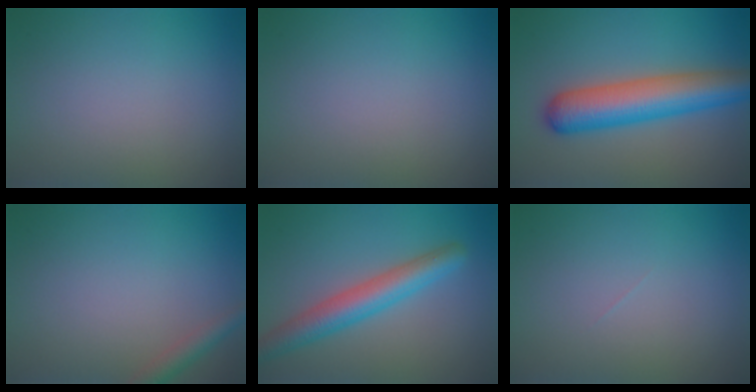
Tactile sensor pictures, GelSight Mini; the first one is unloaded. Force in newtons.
{"total": 0.0}
{"total": 7.6, "press": 7.6, "slide": 0.3}
{"total": 1.9, "press": 1.9, "slide": 0.1}
{"total": 4.9, "press": 4.9, "slide": 0.2}
{"total": 0.0}